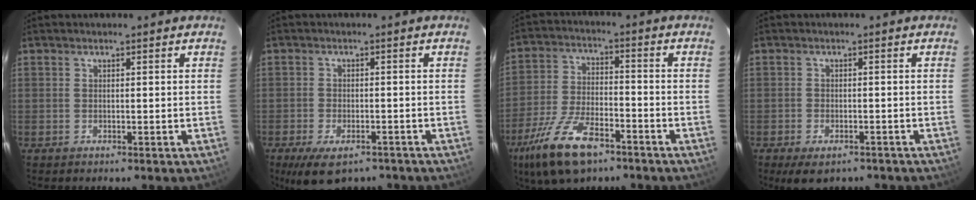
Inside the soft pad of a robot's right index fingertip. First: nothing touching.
{"total": 9.3, "force": [-6.4, 4.2, 5.2], "torque": [-0.109, -0.020, -0.097]}
{"total": 14.8, "force": [-9.5, 5.9, 9.7], "torque": [-0.213, -0.024, -0.176]}
{"total": 6.5, "force": [-4.6, 2.9, 3.4], "torque": [-0.070, -0.017, -0.065]}